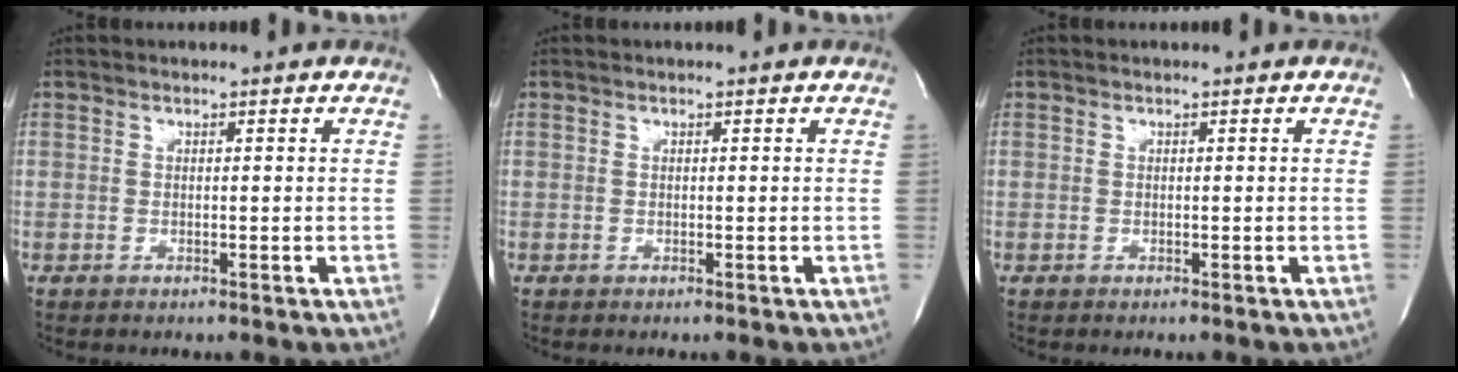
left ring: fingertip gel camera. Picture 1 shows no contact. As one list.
[{"total": 0.0}, {"total": 0.0}]